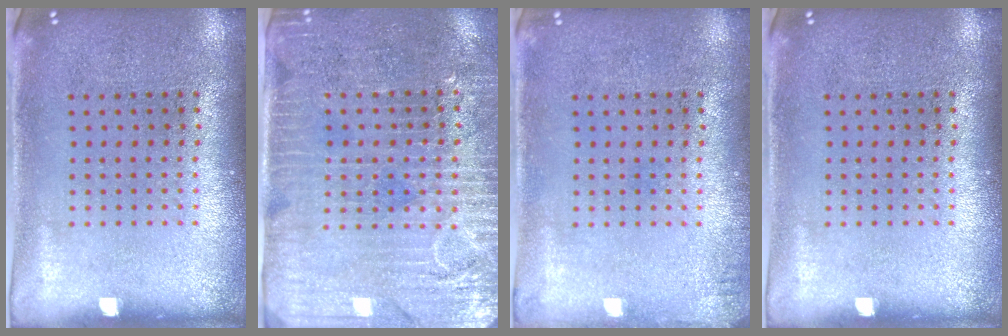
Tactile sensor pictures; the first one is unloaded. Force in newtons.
{"total": 3.6, "press": 3.2, "slide": 1.8}
{"total": 0.9, "press": 0.9, "slide": 0.2}
{"total": 0.0}